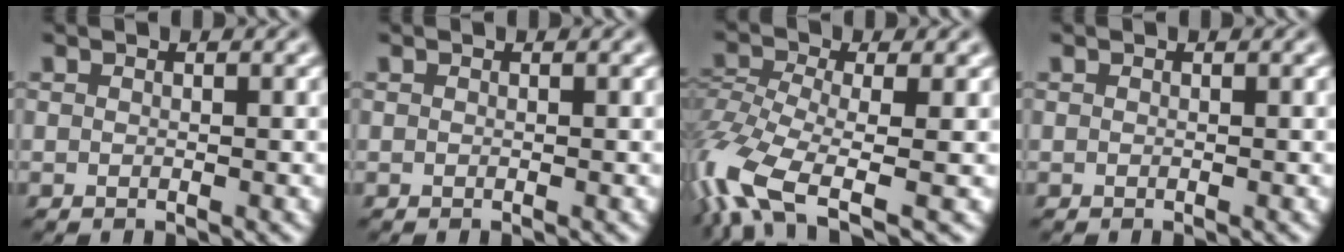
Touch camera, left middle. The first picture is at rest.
{"total": 0.0}
{"total": 8.4, "force": [-4.4, 3.2, 6.4], "torque": [-0.140, -0.008, -0.098]}
{"total": 0.0}